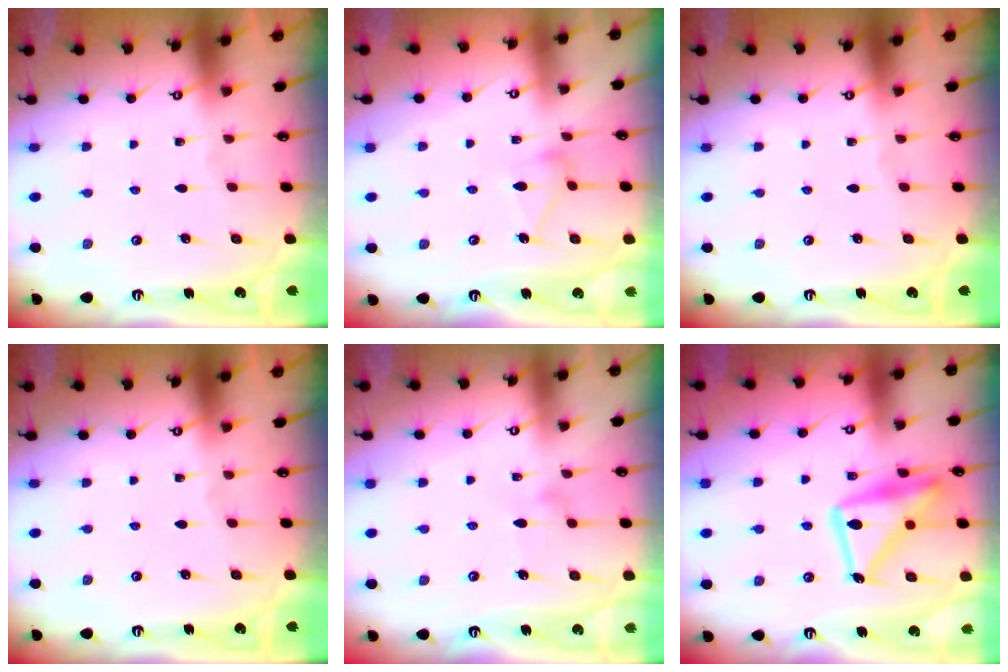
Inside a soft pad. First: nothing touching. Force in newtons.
{"total": 9.7, "press": 9.7, "slide": 0.4}
{"total": 0.0}
{"total": 0.0}
{"total": 7.6, "press": 7.6, "slide": 0.4}
{"total": 20.2, "press": 20.2, "slide": 1.5}